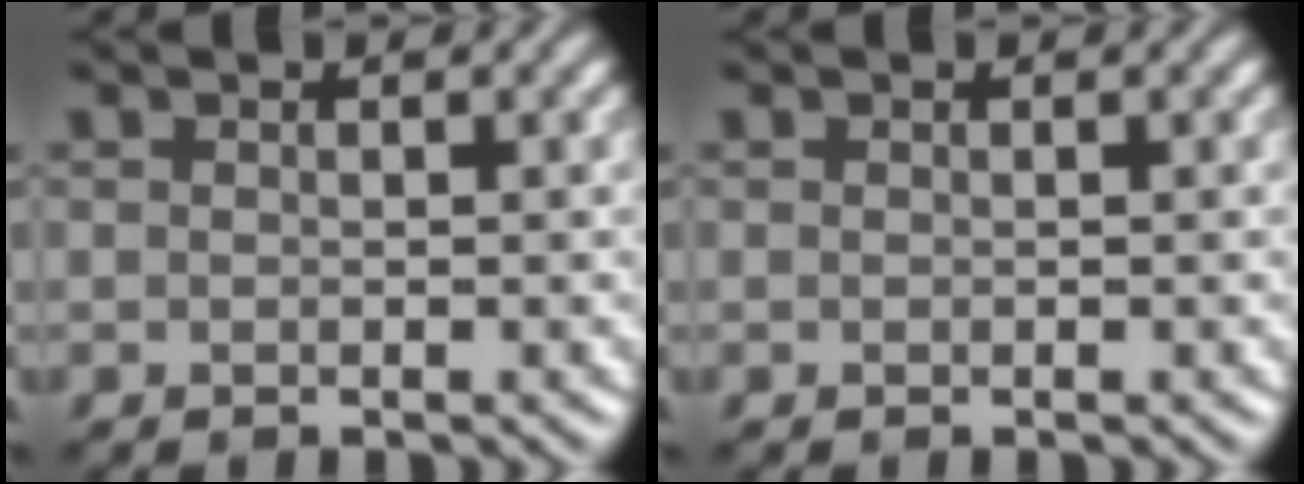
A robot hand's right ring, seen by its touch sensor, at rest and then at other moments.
{"total": 0.0}